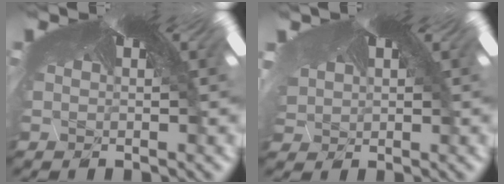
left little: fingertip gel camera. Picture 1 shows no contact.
{"total": 2.2, "force": [-0.8, 1.9, 0.8], "torque": [-0.046, -0.003, 0.005]}